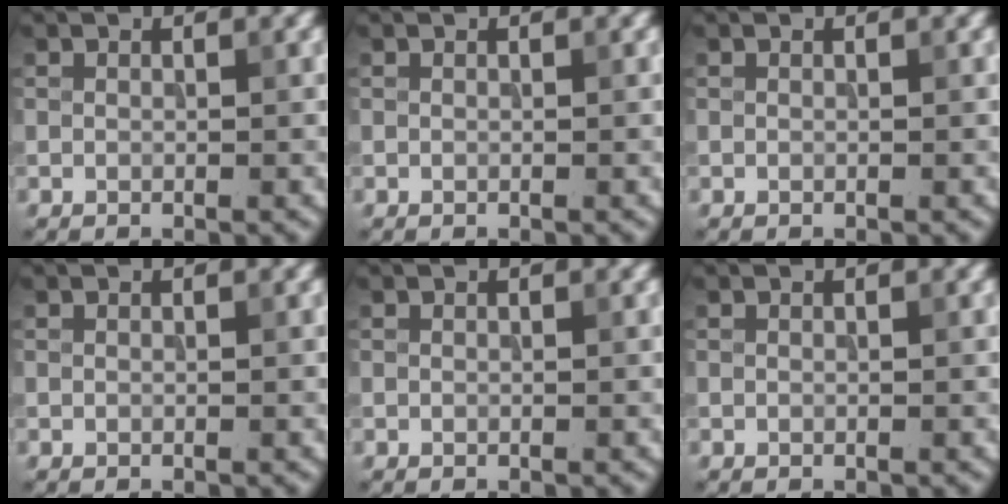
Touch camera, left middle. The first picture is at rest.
{"total": 0.0}
{"total": 0.0}
{"total": 0.0}
{"total": 0.0}
{"total": 0.0}